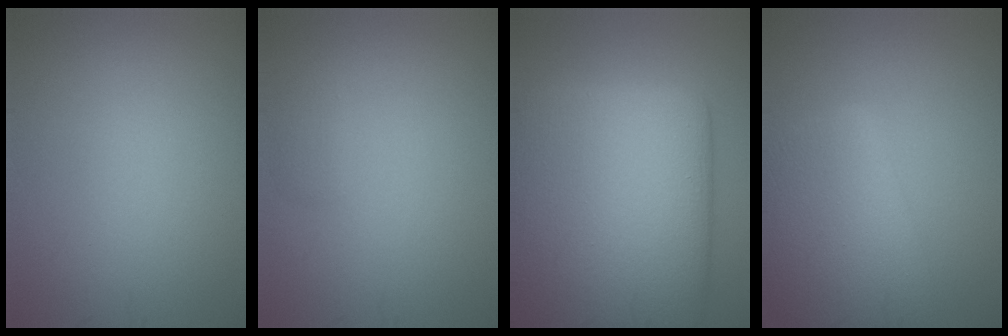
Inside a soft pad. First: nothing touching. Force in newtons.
{"total": 0.8, "press": 0.8, "slide": 0.1}
{"total": 17.5, "press": 17.4, "slide": 1.0}
{"total": 7.0, "press": 7.0, "slide": 0.4}